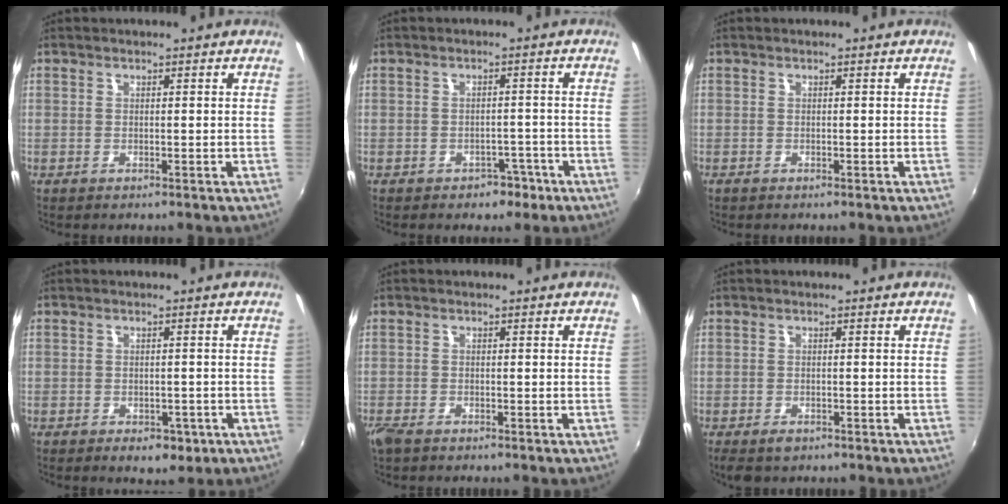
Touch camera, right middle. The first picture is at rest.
{"total": 3.8, "force": [-2.5, 2.6, 1.3], "torque": [-0.030, 0.003, -0.026]}
{"total": 0.0}
{"total": 4.7, "force": [-2.6, 2.9, 2.6], "torque": [-0.051, -0.013, -0.028]}
{"total": 2.7, "force": [-2.1, 0.9, 1.4], "torque": [-0.034, -0.011, -0.041]}
{"total": 3.3, "force": [-2.3, 1.6, 1.7], "torque": [-0.040, -0.013, -0.040]}